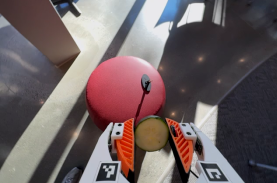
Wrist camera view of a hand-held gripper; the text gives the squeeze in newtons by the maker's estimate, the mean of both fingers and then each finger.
{"total": 8.8, "left": 8.9, "right": 8.8}